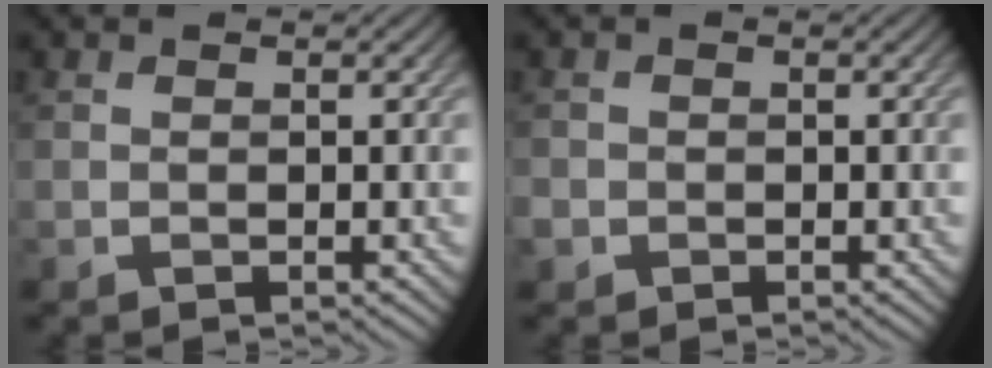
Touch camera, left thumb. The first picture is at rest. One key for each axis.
{"total": 1.4, "fx": -0.6, "fy": 1.3, "fz": 0.2, "tx": -0.002, "ty": -0.007, "tz": -0.014}